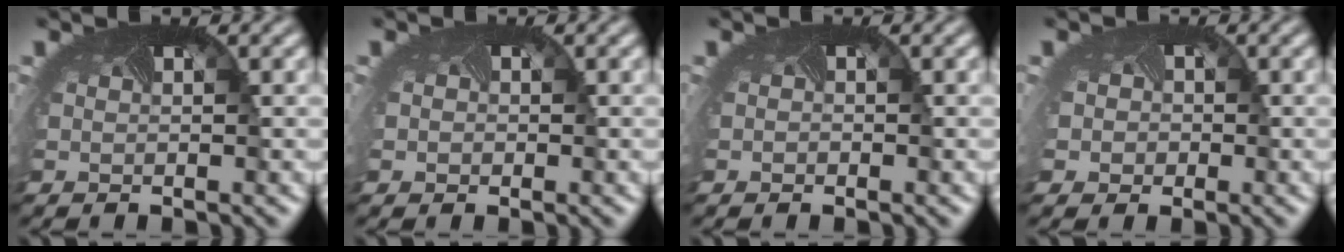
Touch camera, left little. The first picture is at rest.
{"total": 0.8, "force": [0.0, 0.8, -0.1], "torque": [-0.001, -0.005, 0.000]}
{"total": 0.5, "force": [-0.2, -0.1, -0.5], "torque": [0.002, -0.004, -0.005]}
{"total": 2.8, "force": [-0.2, 2.6, 1.1], "torque": [-0.012, -0.002, -0.015]}